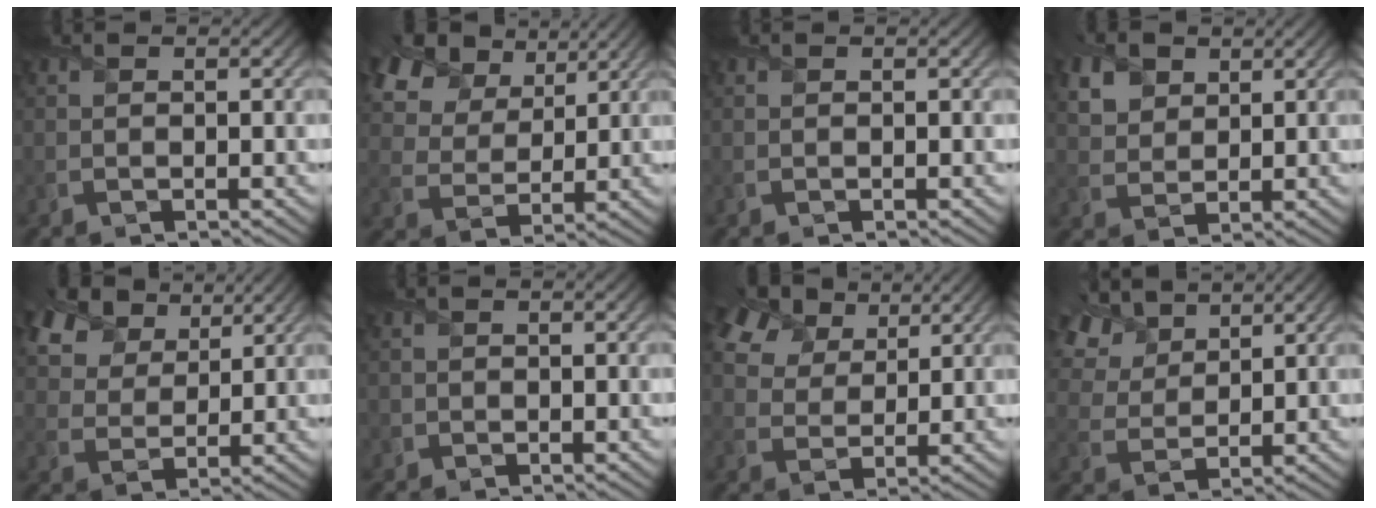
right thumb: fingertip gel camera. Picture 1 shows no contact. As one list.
[{"total": 13.5, "force": [8.3, 7.9, 7.2], "torque": [-0.201, 0.032, 0.145]}, {"total": 0.0}, {"total": 4.8, "force": [2.4, 3.5, 2.2], "torque": [-0.071, -0.003, 0.049]}, {"total": 11.1, "force": [7.2, 6.4, 5.5], "torque": [-0.162, 0.017, 0.129]}, {"total": 1.1, "force": [-0.4, 1.0, 0.0], "torque": [0.006, -0.004, -0.011]}, {"total": 10.6, "force": [6.9, 5.7, 5.7], "torque": [-0.158, 0.033, 0.112]}, {"total": 9.2, "force": [5.9, 5.1, 4.8], "torque": [-0.146, 0.021, 0.106]}]